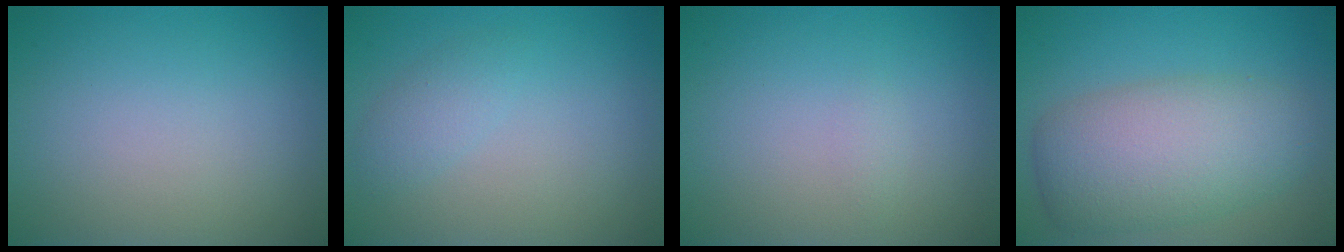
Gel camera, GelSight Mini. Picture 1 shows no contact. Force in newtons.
{"total": 1.6, "press": 1.6, "slide": 0.0}
{"total": 0.5, "press": 0.5, "slide": 0.1}
{"total": 7.5, "press": 7.5, "slide": 0.3}